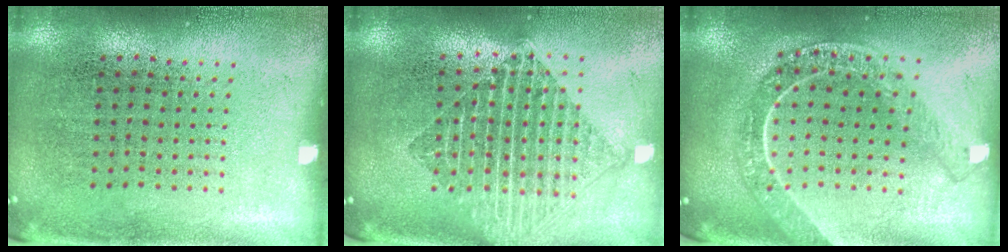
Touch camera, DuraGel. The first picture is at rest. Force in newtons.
{"total": 2.2, "press": 1.8, "slide": 1.3}
{"total": 2.2, "press": 1.9, "slide": 1.2}